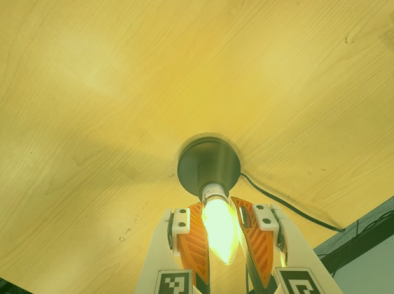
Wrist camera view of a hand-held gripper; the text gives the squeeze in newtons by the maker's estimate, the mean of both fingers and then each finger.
{"total": 24.7, "left": 21.0, "right": 28.4}